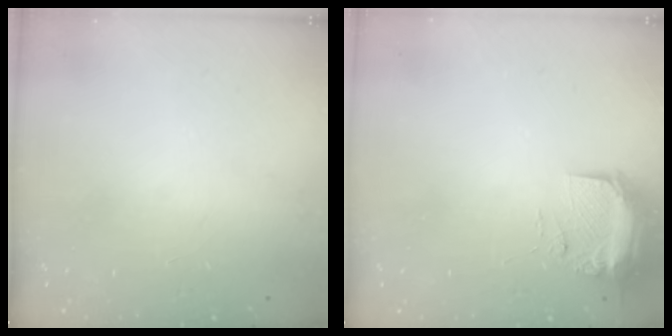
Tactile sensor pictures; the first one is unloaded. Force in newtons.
{"total": 9.2, "press": 9.0, "slide": 1.5}